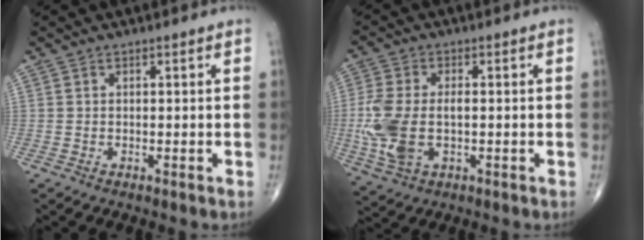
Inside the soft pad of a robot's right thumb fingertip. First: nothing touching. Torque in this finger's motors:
{"motor_torque": [1.51, 1.47, 1.29, -0.49, 0.13]}